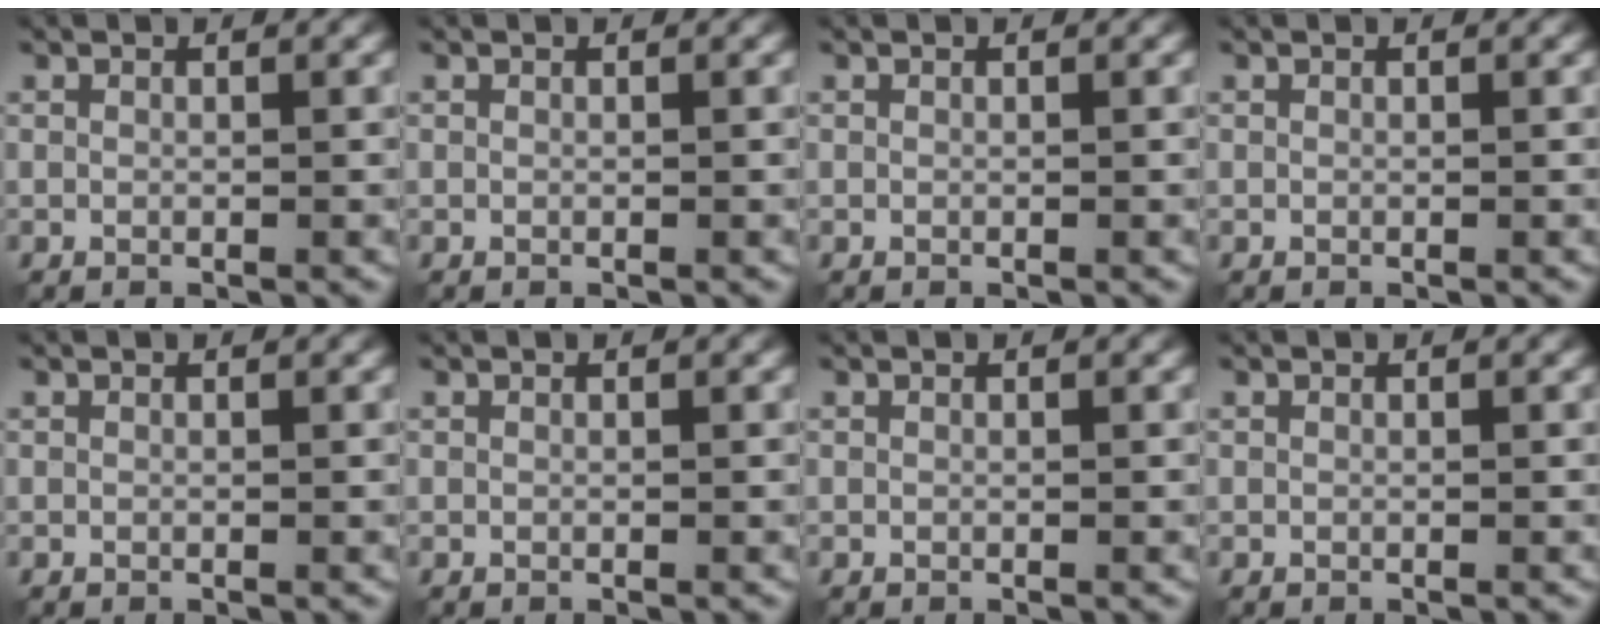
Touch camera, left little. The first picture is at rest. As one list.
[{"total": 0.0}, {"total": 0.0}, {"total": 0.0}, {"total": 0.0}, {"total": 0.0}, {"total": 0.0}, {"total": 0.0}]